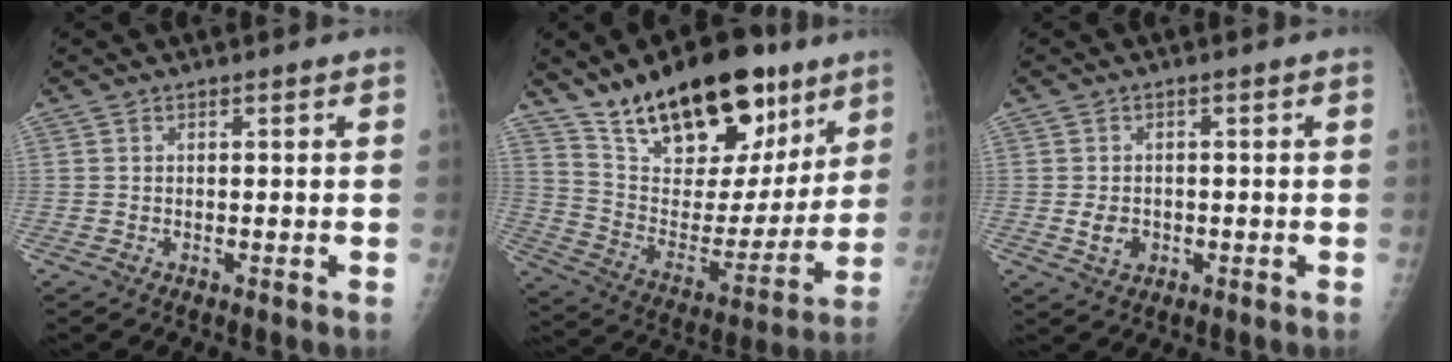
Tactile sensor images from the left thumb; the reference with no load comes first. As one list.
[{"total": 26.3, "force": [17.1, 11.9, 16.0], "torque": [-0.209, -0.067, 0.280]}, {"total": 3.4, "force": [-0.6, 2.7, 1.9], "torque": [-0.025, 0.001, -0.004]}]